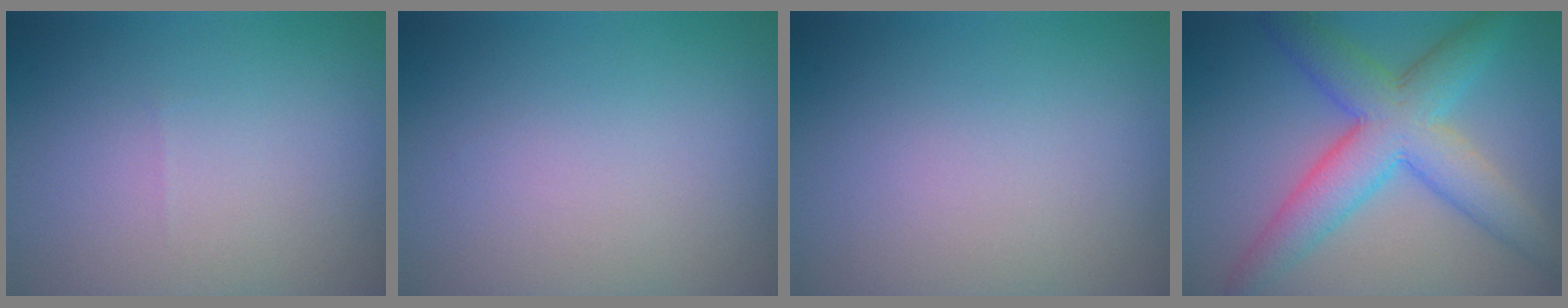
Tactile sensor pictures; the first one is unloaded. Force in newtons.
{"total": 0.0}
{"total": 0.0}
{"total": 7.5, "press": 7.5, "slide": 0.2}